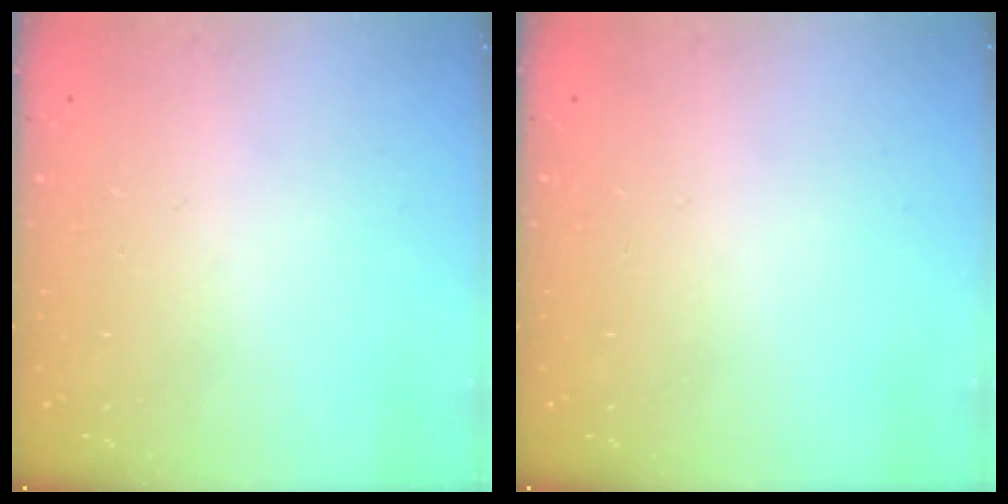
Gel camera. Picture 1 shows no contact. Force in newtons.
{"total": 0.0}